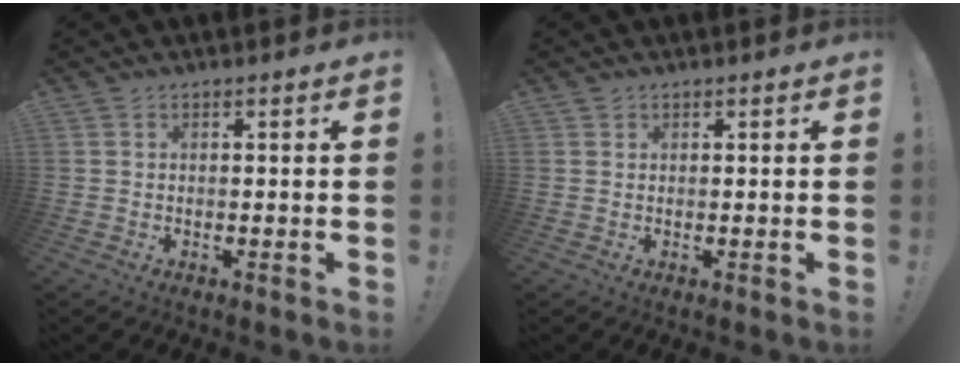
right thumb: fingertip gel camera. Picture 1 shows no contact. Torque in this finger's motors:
{"motor_torque": [0.06, 0.01, 0.03, -0.03, 0.00]}